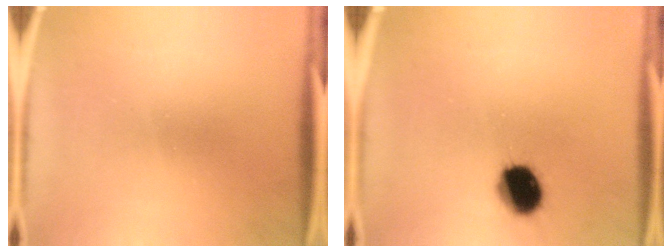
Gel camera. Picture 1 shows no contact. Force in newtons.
{"total": 10.5}